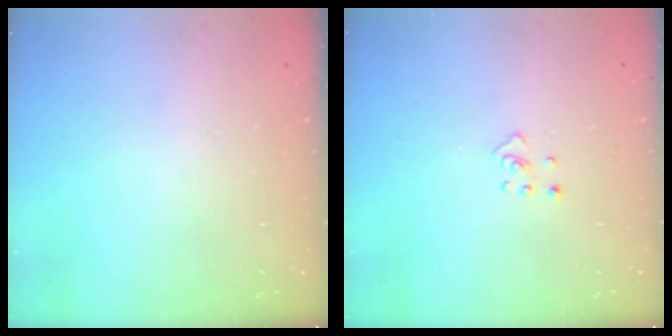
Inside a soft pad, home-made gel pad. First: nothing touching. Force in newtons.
{"total": 2.4, "press": 2.3, "slide": 0.4}